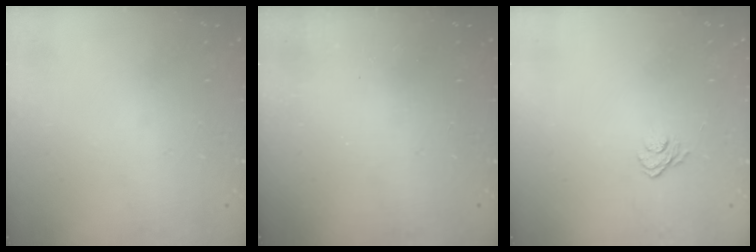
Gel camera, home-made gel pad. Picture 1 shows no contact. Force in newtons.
{"total": 2.5, "press": 2.4, "slide": 0.8}
{"total": 7.4, "press": 7.3, "slide": 1.2}